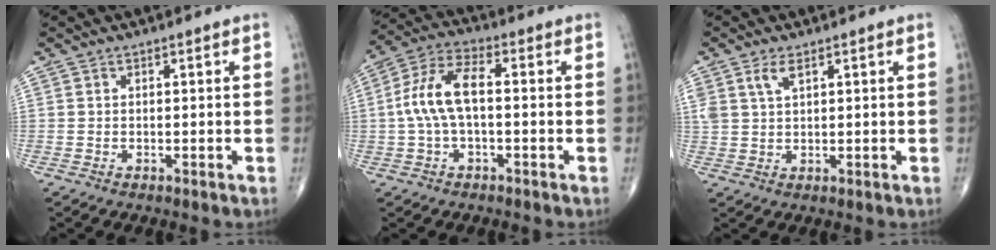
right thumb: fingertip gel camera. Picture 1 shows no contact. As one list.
[{"total": 9.8, "force": [-0.2, 4.5, 8.7], "torque": [-0.187, 0.033, -0.009]}, {"total": 3.8, "force": [2.0, 1.7, 2.6], "torque": [-0.055, -0.001, 0.046]}]